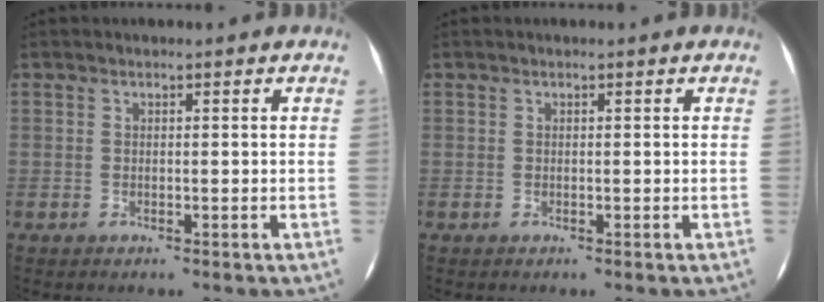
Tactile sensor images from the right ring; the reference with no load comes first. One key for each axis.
{"total": 0.0}